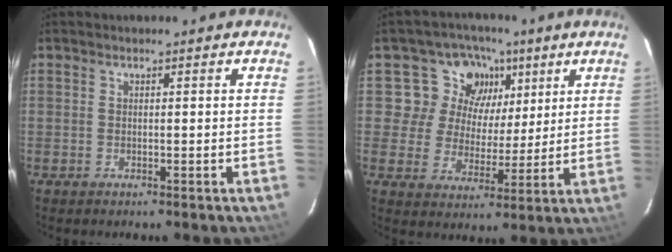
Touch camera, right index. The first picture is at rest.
{"total": 10.8, "force": [5.4, 9.0, 2.5], "torque": [-0.041, 0.003, 0.087]}